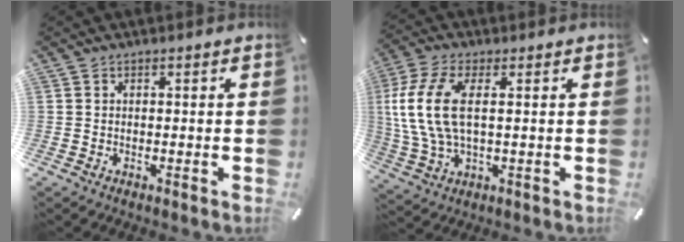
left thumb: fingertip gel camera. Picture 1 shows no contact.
{"total": 12.4, "force": [1.8, 5.9, 10.8], "torque": [-0.242, -0.009, 0.033]}